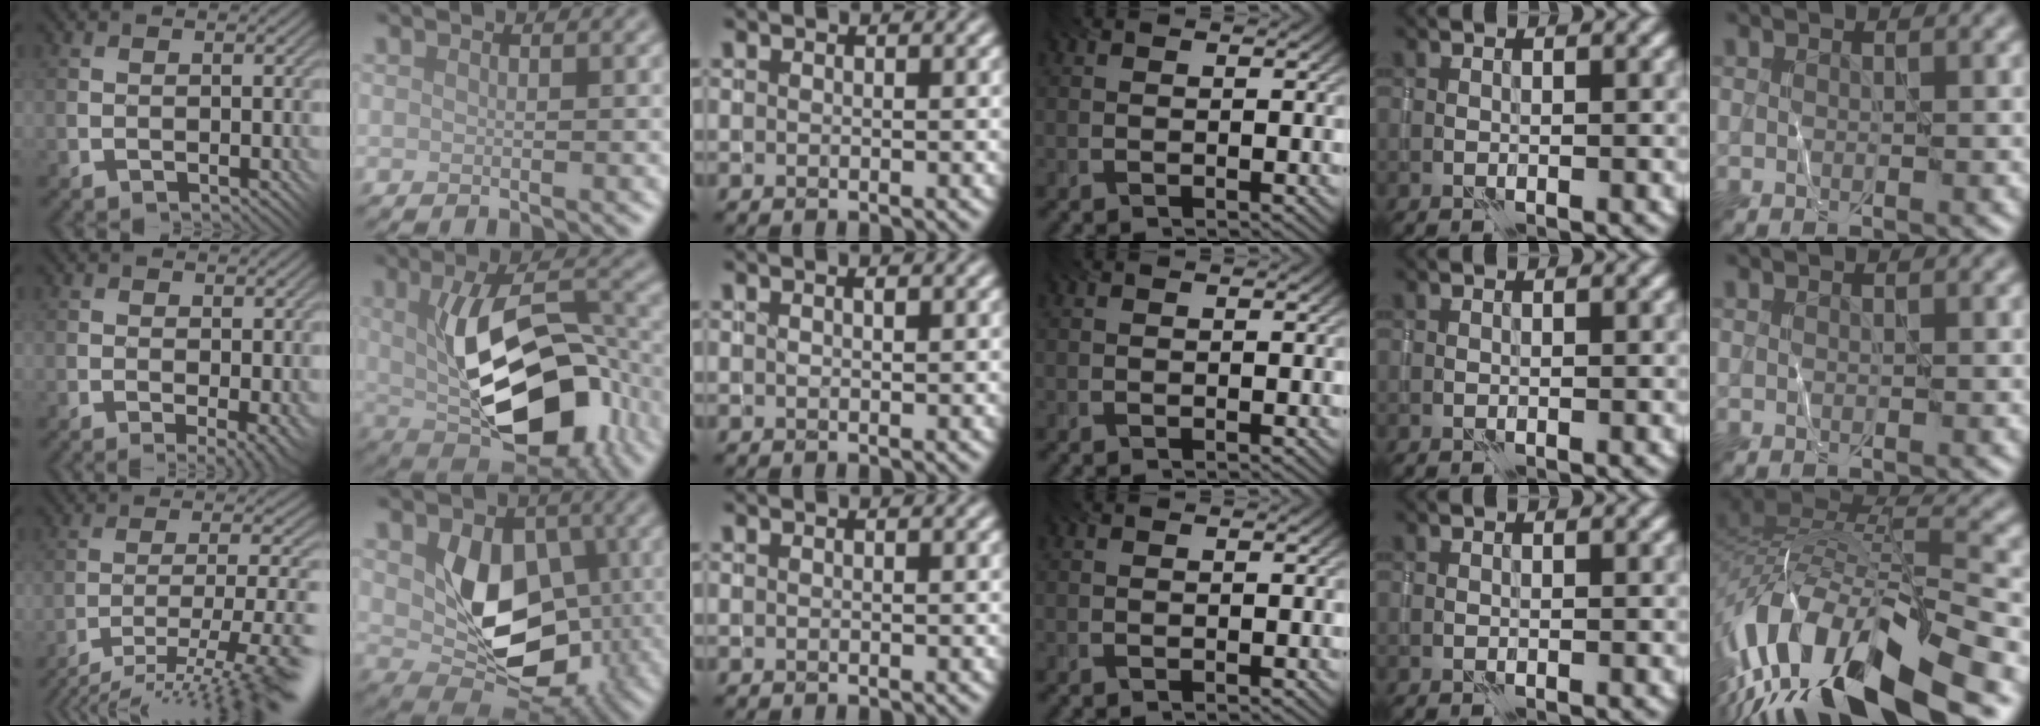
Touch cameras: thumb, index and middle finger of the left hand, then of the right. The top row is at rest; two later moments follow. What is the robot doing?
{"motion": "wrap", "object": "thread"}